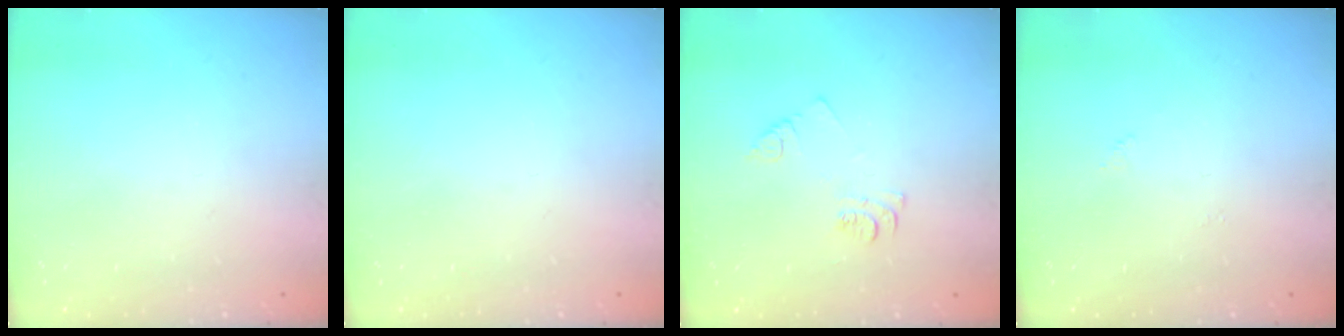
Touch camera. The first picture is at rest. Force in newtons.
{"total": 0.0}
{"total": 5.5, "press": 5.5, "slide": 0.5}
{"total": 3.3, "press": 3.3, "slide": 0.5}